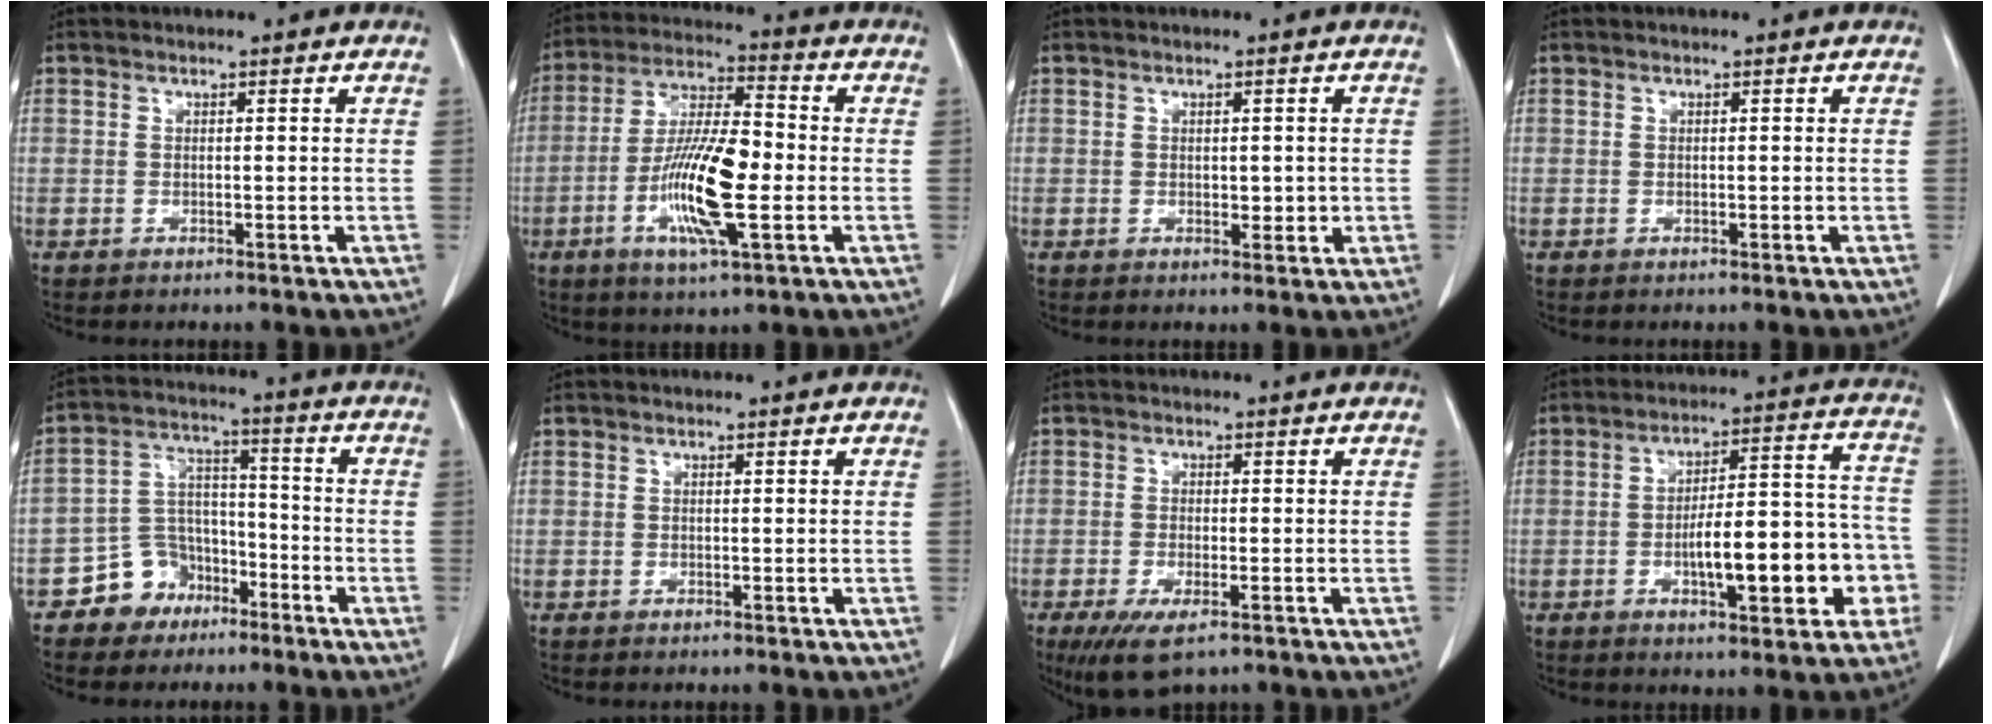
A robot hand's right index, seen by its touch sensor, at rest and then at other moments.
{"total": 13.9, "force": [-3.1, 2.5, 13.3], "torque": [-0.259, -0.004, -0.060]}
{"total": 2.1, "force": [-0.1, 1.2, 1.7], "torque": [-0.019, -0.002, 0.003]}
{"total": 0.0}
{"total": 7.8, "force": [-5.0, 5.7, 1.5], "torque": [-0.028, 0.022, -0.085]}
{"total": 0.0}
{"total": 6.3, "force": [-3.9, 2.0, 4.6], "torque": [-0.080, -0.016, -0.061]}
{"total": 15.2, "force": [-4.3, 4.4, 13.9], "torque": [-0.191, 0.039, -0.057]}